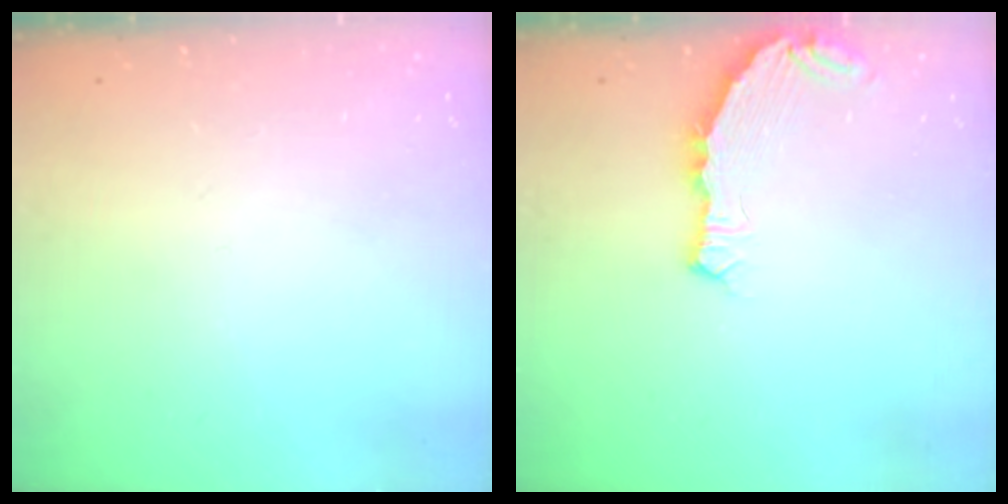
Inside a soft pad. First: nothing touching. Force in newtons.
{"total": 7.0, "press": 5.4, "slide": 4.5}